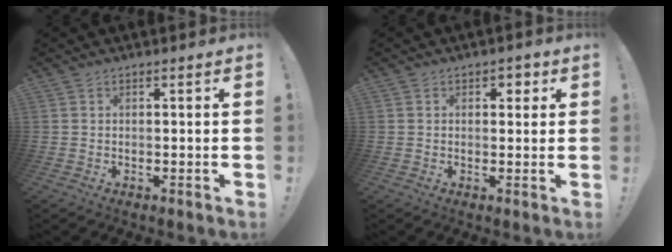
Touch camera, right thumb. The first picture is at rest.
{"total": 2.1, "force": [0.8, 1.6, 1.1], "torque": [-0.006, 0.000, 0.008]}